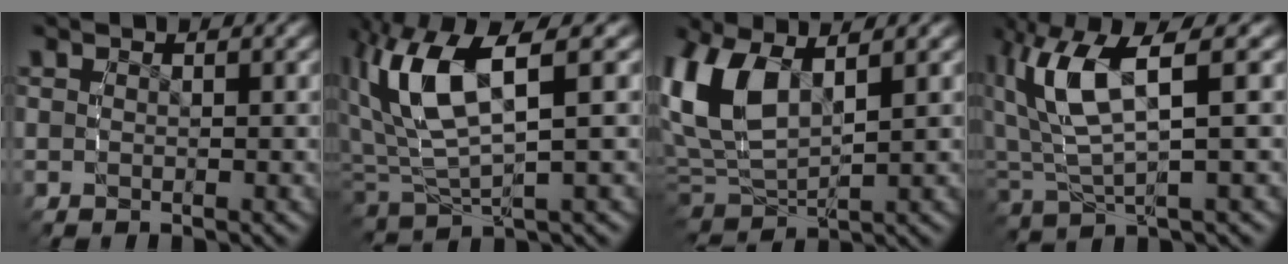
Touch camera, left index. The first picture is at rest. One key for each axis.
{"total": 7.8, "fx": 2.3, "fy": 3.8, "fz": 6.4, "tx": -0.155, "ty": 0.001, "tz": 0.048}
{"total": 8.0, "fx": 1.9, "fy": 5.2, "fz": 5.7, "tx": -0.166, "ty": -0.011, "tz": 0.043}
{"total": 6.2, "fx": 1.8, "fy": 2.6, "fz": 5.4, "tx": -0.132, "ty": -0.001, "tz": 0.039}